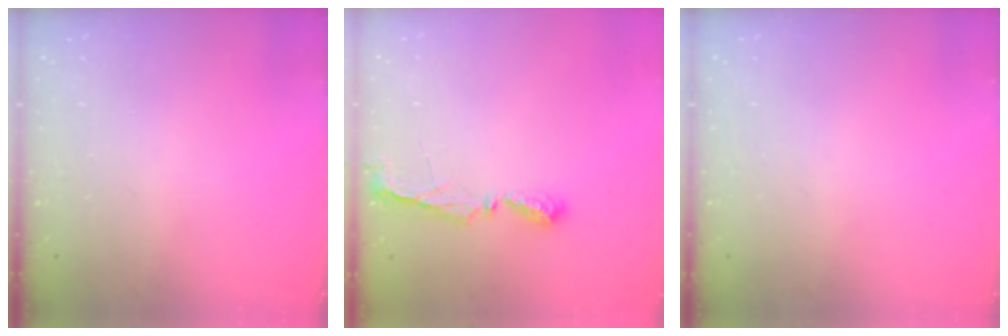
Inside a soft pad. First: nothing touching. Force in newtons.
{"total": 5.8, "press": 5.8, "slide": 0.3}
{"total": 0.0}